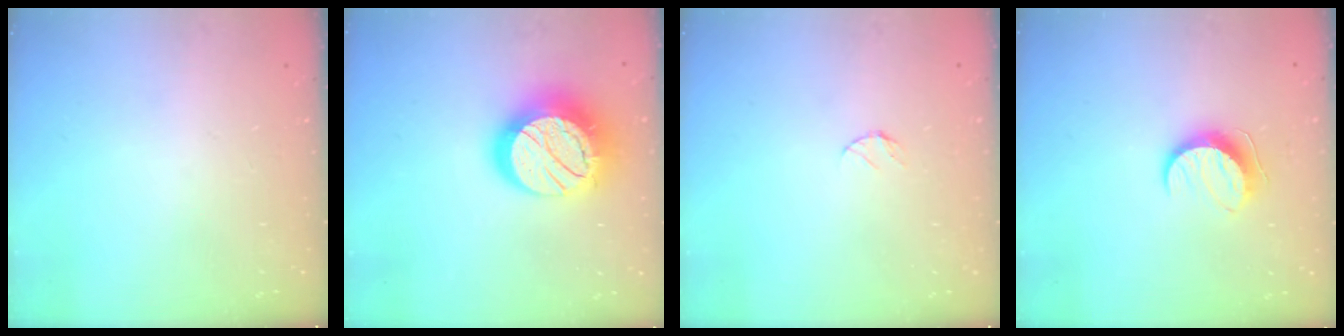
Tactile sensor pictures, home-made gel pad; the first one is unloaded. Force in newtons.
{"total": 21.0, "press": 20.9, "slide": 1.0}
{"total": 3.6, "press": 3.6, "slide": 0.4}
{"total": 10.0, "press": 10.0, "slide": 0.3}